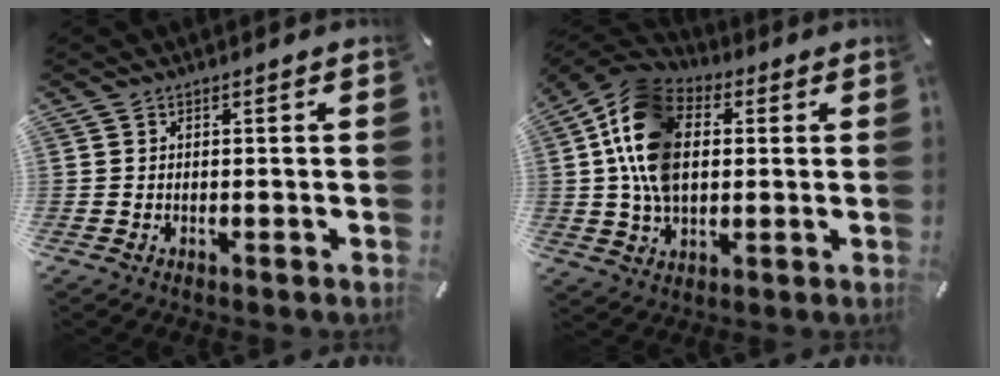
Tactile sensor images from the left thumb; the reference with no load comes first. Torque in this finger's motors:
{"motor_torque": [2.48, 2.53, 2.37, -0.40, 0.59]}